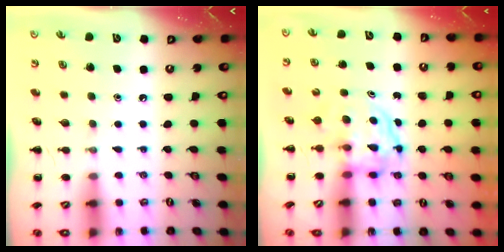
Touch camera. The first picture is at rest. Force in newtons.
{"total": 3.7, "press": 3.7, "slide": 0.2}